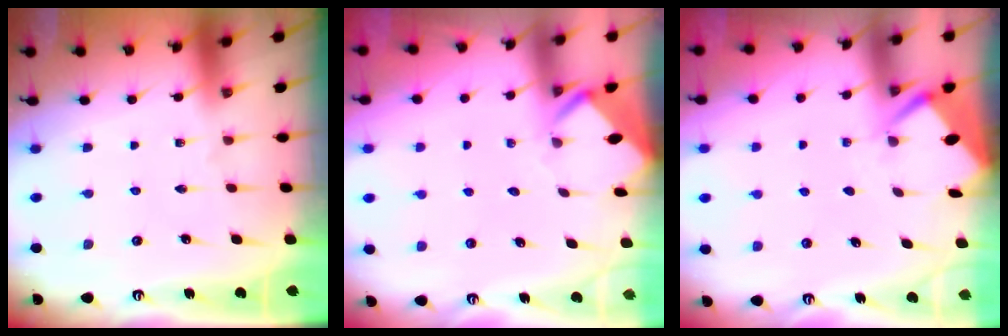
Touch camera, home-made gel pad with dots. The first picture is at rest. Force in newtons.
{"total": 3.5, "press": 3.5, "slide": 0.2}
{"total": 2.8, "press": 2.8, "slide": 0.3}